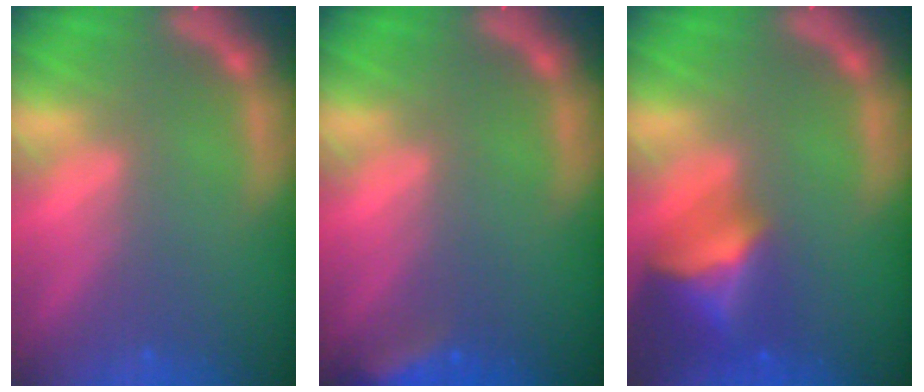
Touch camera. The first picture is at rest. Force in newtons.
{"total": 3.5}
{"total": 7.0}